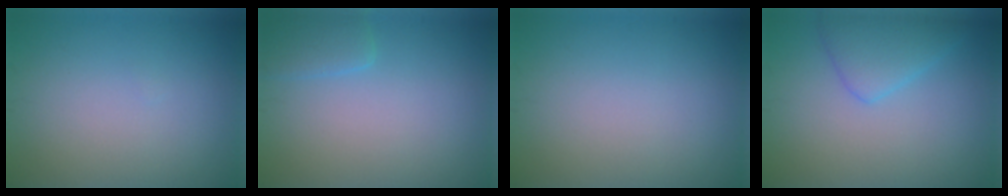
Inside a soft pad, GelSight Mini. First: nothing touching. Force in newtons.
{"total": 1.9, "press": 1.8, "slide": 0.3}
{"total": 0.0}
{"total": 3.3, "press": 3.3, "slide": 0.1}